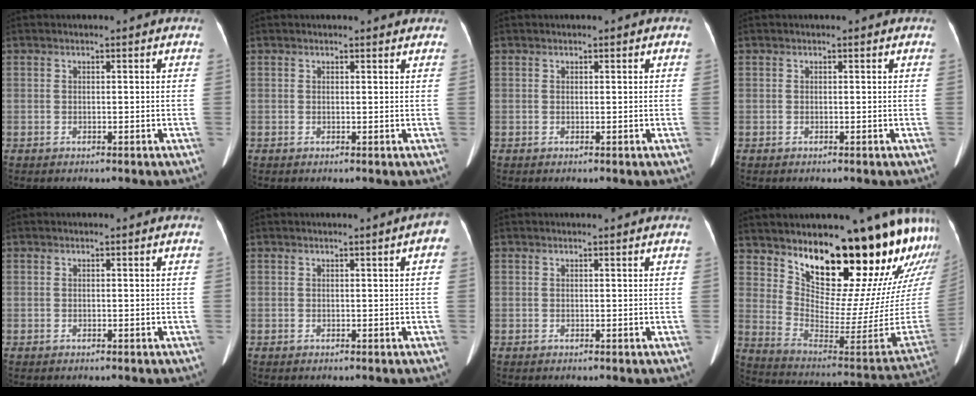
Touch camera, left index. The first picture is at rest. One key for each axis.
{"total": 3.9, "fx": 3.6, "fy": 0.9, "fz": 1.2, "tx": -0.010, "ty": 0.000, "tz": 0.033}
{"total": 0.5, "fx": 0.3, "fy": 0.3, "fz": 0.3, "tx": -0.003, "ty": -0.003, "tz": 0.001}
{"total": 1.2, "fx": 1.1, "fy": 0.2, "fz": 0.5, "tx": -0.003, "ty": 0.002, "tz": 0.008}
{"total": 0.0}
{"total": 2.9, "fx": 1.0, "fy": 0.4, "fz": 2.7, "tx": -0.027, "ty": -0.007, "tz": 0.007}
{"total": 3.8, "fx": 3.7, "fy": 0.2, "fz": 1.1, "tx": -0.012, "ty": 0.002, "tz": 0.036}
{"total": 24.2, "fx": 19.2, "fy": 3.9, "fz": 14.2, "tx": -0.218, "ty": -0.112, "tz": 0.269}